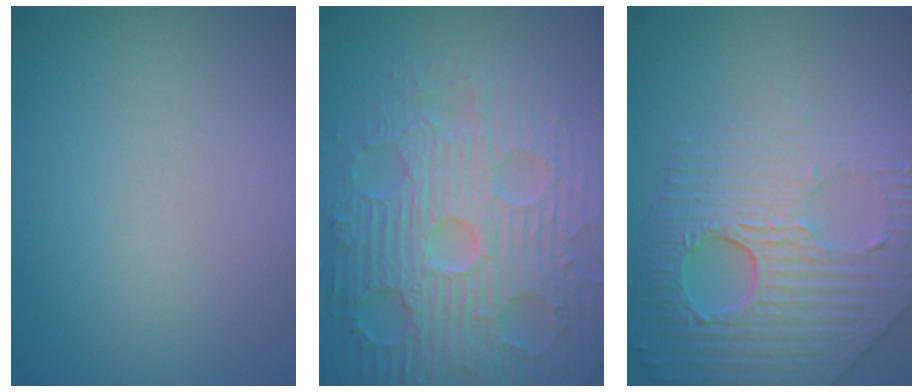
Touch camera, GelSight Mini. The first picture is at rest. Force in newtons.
{"total": 8.3, "press": 6.4, "slide": 5.2}
{"total": 9.0, "press": 6.1, "slide": 6.6}